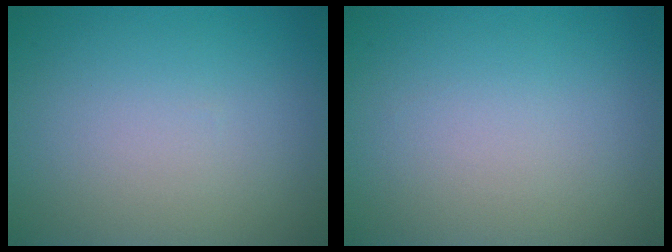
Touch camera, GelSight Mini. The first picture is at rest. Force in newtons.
{"total": 0.0}